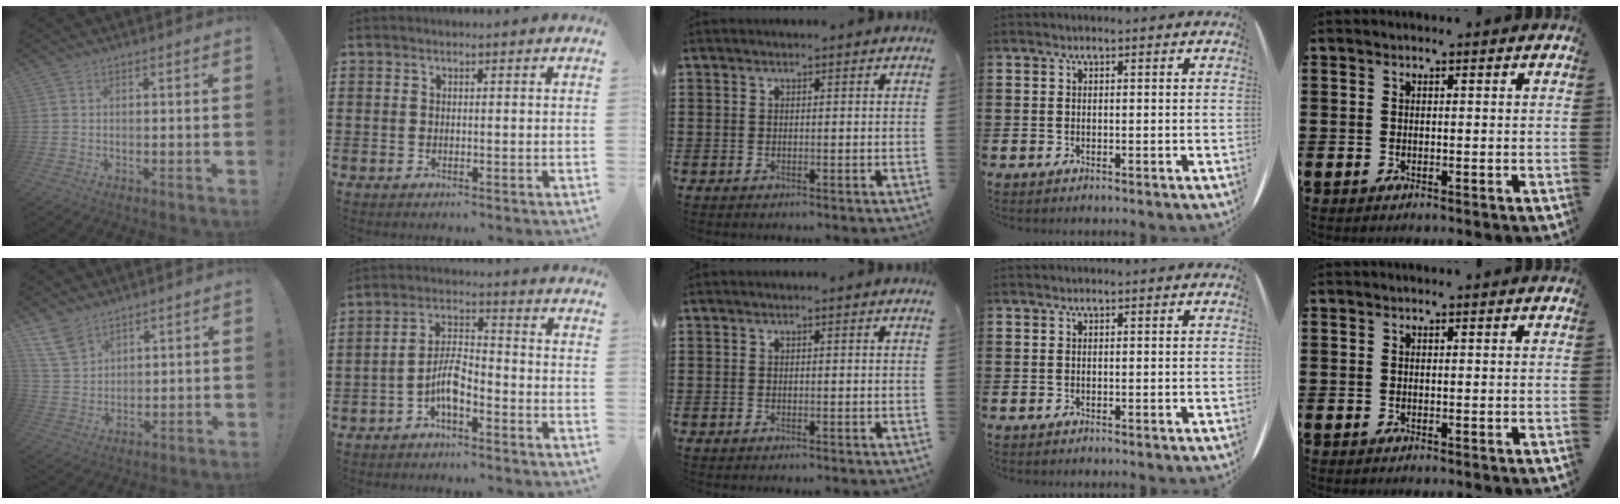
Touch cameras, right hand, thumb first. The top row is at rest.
{"thumb": {"total": 9.7, "force": [6.9, 5.8, 3.7], "torque": [-0.064, -0.037, 0.138]}, "index": {"total": 5.8, "force": [-3.1, 1.9, 4.6], "torque": [-0.101, 0.005, -0.064]}}